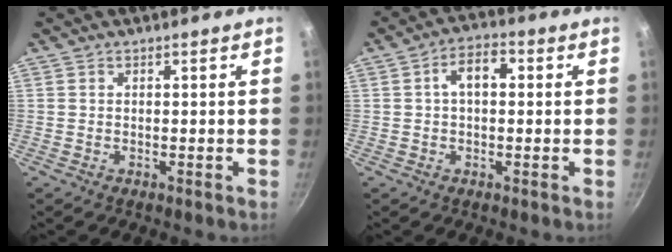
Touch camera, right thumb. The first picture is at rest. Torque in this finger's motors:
{"motor_torque": [0.18, 1.39, 0.40, -0.18, 0.00]}